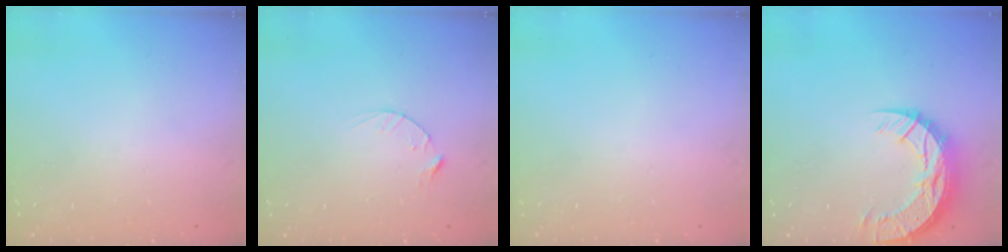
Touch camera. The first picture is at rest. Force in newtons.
{"total": 2.8, "press": 2.8, "slide": 0.4}
{"total": 0.0}
{"total": 13.2, "press": 13.2, "slide": 0.9}